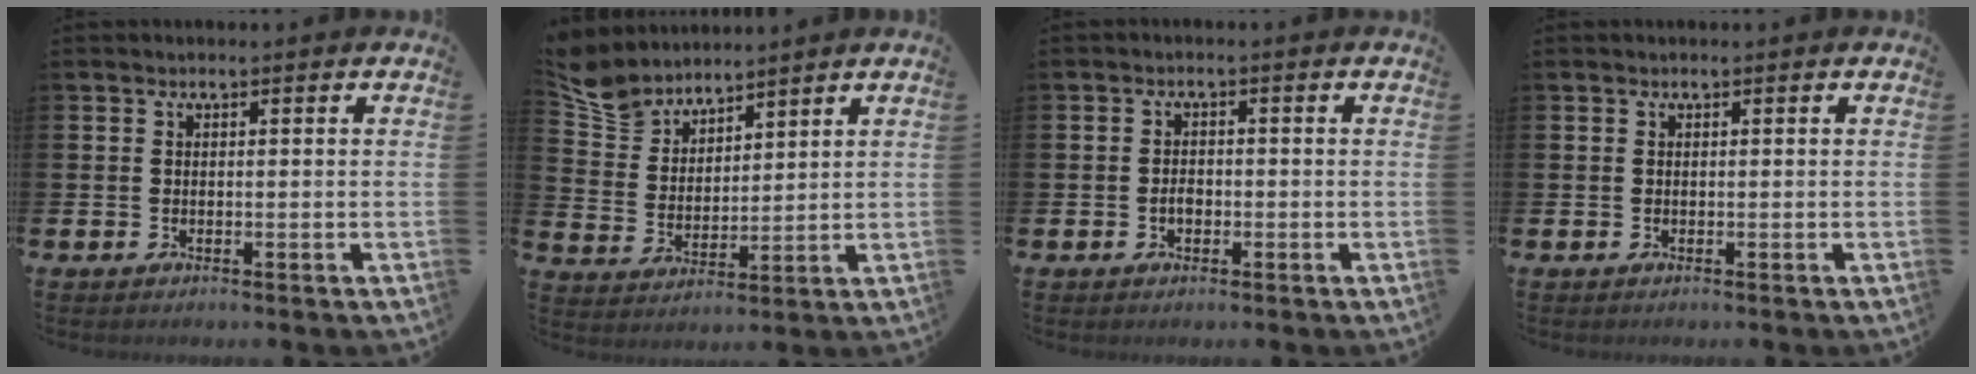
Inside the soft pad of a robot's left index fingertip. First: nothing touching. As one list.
[{"total": 6.5, "force": [6.2, 1.9, 0.0], "torque": [-0.039, -0.035, 0.119]}, {"total": 1.7, "force": [-0.4, 1.0, 1.3], "torque": [-0.025, 0.004, -0.009]}, {"total": 0.0}]